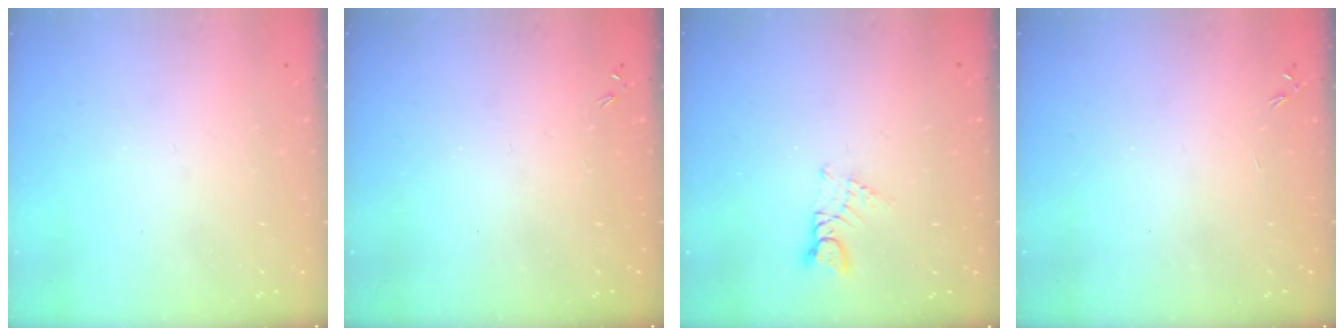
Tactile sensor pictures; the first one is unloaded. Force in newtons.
{"total": 0.0}
{"total": 2.8, "press": 2.8, "slide": 0.3}
{"total": 0.0}